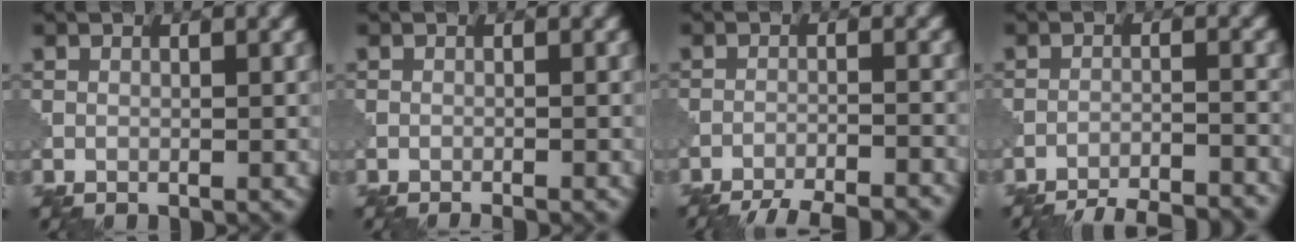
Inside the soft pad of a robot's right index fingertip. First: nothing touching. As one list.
[{"total": 1.0, "force": [-0.9, 0.1, 0.5], "torque": [0.000, -0.001, -0.017]}, {"total": 9.5, "force": [-8.9, 1.7, 2.7], "torque": [-0.033, -0.003, -0.125]}, {"total": 11.2, "force": [-10.7, 2.2, 2.4], "torque": [-0.022, 0.002, -0.142]}]